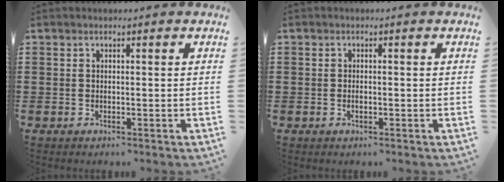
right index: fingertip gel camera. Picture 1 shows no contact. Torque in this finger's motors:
{"motor_torque": [2.14, 0.00, 0.00, -0.01]}